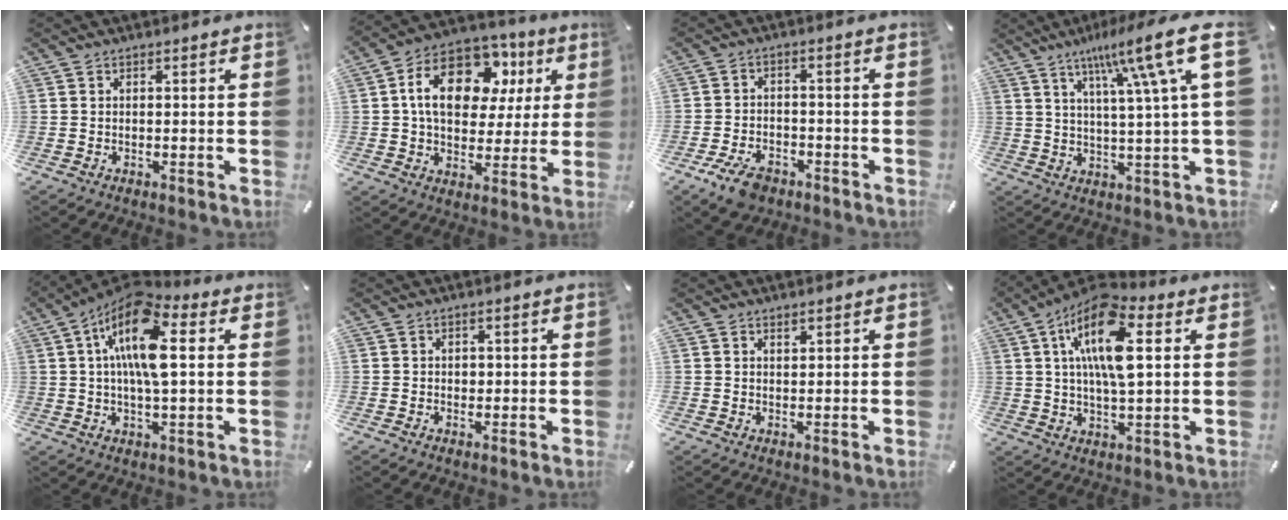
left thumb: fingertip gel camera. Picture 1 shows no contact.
{"total": 18.1, "force": [5.9, 12.3, 11.8], "torque": [-0.198, -0.010, 0.108]}
{"total": 6.5, "force": [-4.1, 3.8, 3.4], "torque": [-0.067, 0.021, -0.075]}
{"total": 17.5, "force": [7.5, 2.2, 15.7], "torque": [-0.246, -0.033, 0.104]}
{"total": 15.2, "force": [3.7, 6.2, 13.4], "torque": [-0.257, -0.007, 0.060]}
{"total": 0.9, "force": [0.0, 0.9, 0.3], "torque": [0.000, 0.001, -0.003]}
{"total": 1.0, "force": [0.8, 0.5, 0.4], "torque": [-0.008, 0.001, 0.015]}
{"total": 15.6, "force": [5.0, 6.6, 13.2], "torque": [-0.261, -0.006, 0.082]}